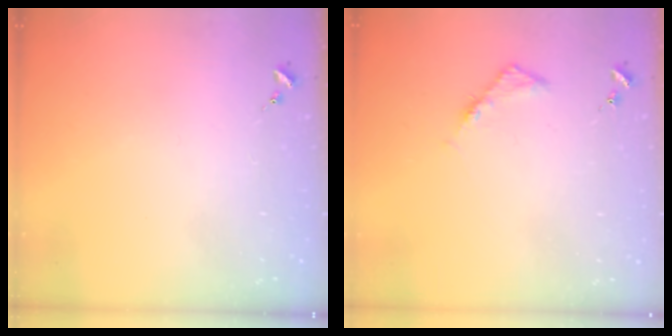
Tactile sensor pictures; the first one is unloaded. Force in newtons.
{"total": 4.1, "press": 4.0, "slide": 0.5}